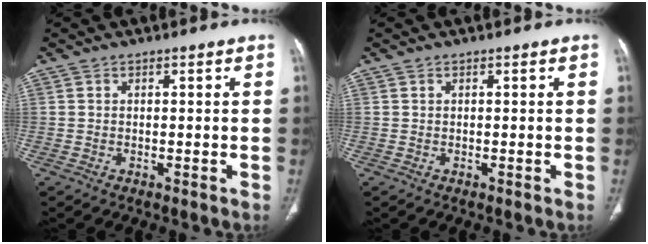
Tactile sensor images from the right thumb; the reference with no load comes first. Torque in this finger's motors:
{"motor_torque": [0.00, 0.00, -0.30, 0.28, 0.00]}